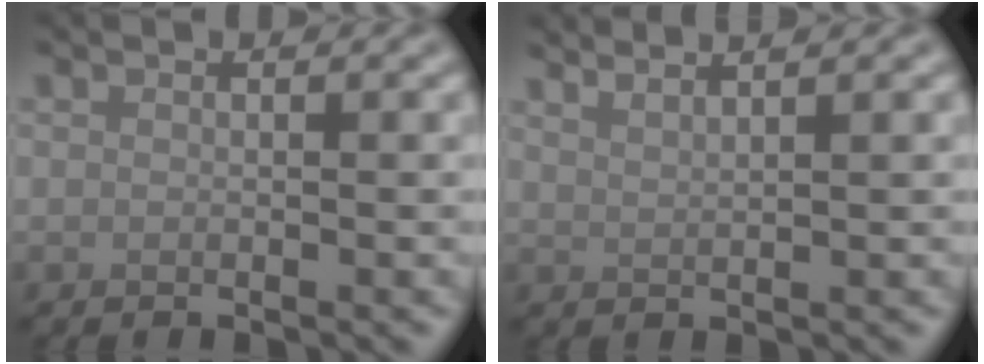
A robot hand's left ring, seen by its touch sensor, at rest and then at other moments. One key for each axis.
{"total": 3.7, "fx": 2.9, "fy": 1.2, "fz": 2.0, "tx": -0.004, "ty": 0.020, "tz": 0.015}